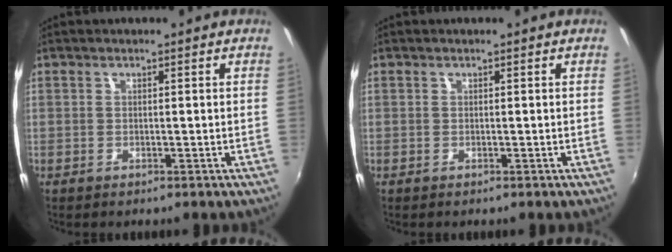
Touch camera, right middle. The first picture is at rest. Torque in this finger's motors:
{"motor_torque": [0.00, 0.00, 0.00, 0.00]}